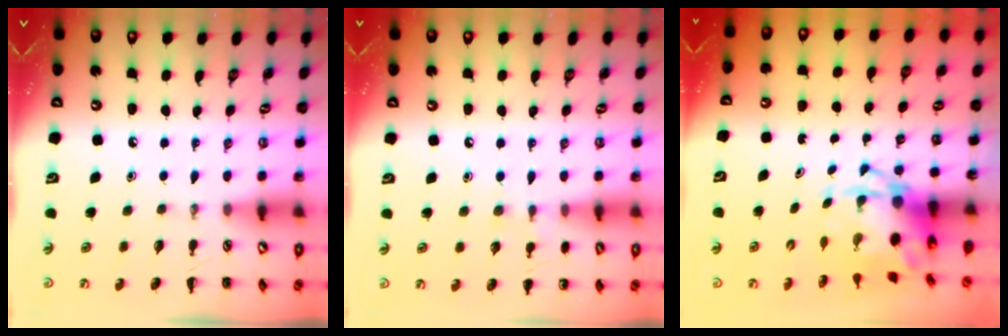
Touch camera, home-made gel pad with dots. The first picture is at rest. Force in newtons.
{"total": 5.5, "press": 5.2, "slide": 1.8}
{"total": 4.3, "press": 4.2, "slide": 0.9}